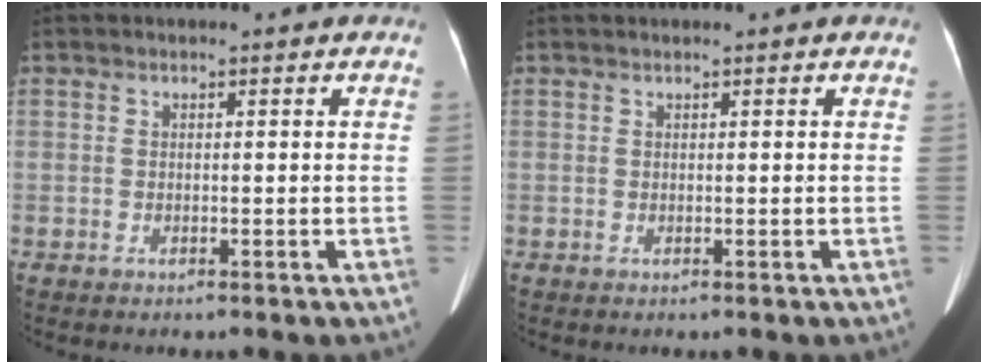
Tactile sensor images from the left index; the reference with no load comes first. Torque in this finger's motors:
{"motor_torque": [0.09, -0.01, 0.05, 0.02]}